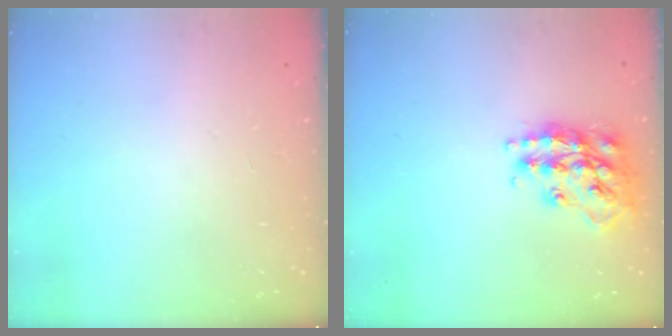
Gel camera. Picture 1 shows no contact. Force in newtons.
{"total": 18.4, "press": 18.4, "slide": 1.2}